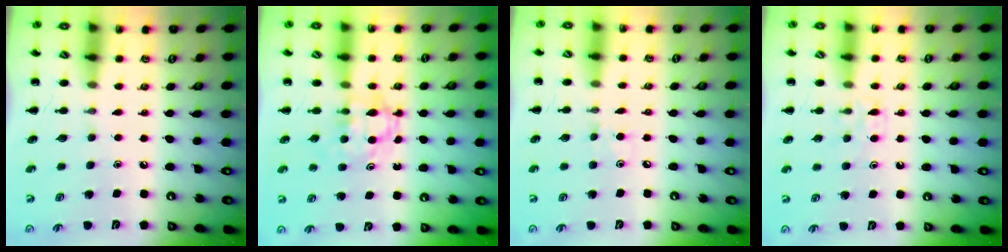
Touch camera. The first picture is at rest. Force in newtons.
{"total": 4.9, "press": 4.8, "slide": 0.9}
{"total": 2.9, "press": 2.7, "slide": 1.1}
{"total": 5.1, "press": 4.8, "slide": 1.6}